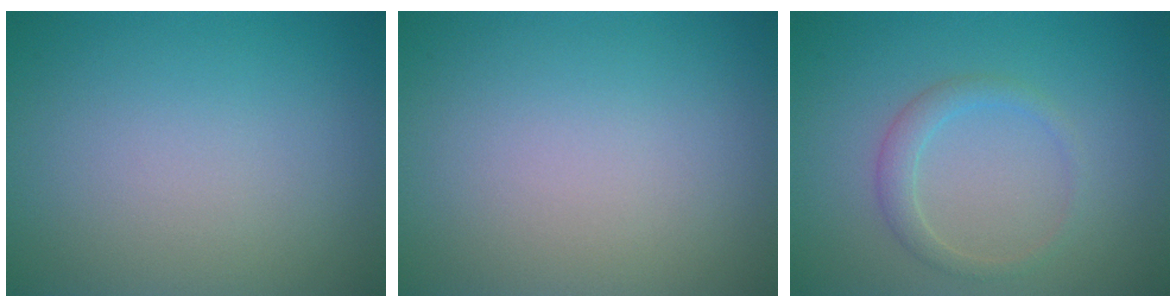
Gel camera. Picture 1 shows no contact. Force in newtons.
{"total": 0.0}
{"total": 1.8, "press": 1.8, "slide": 0.0}